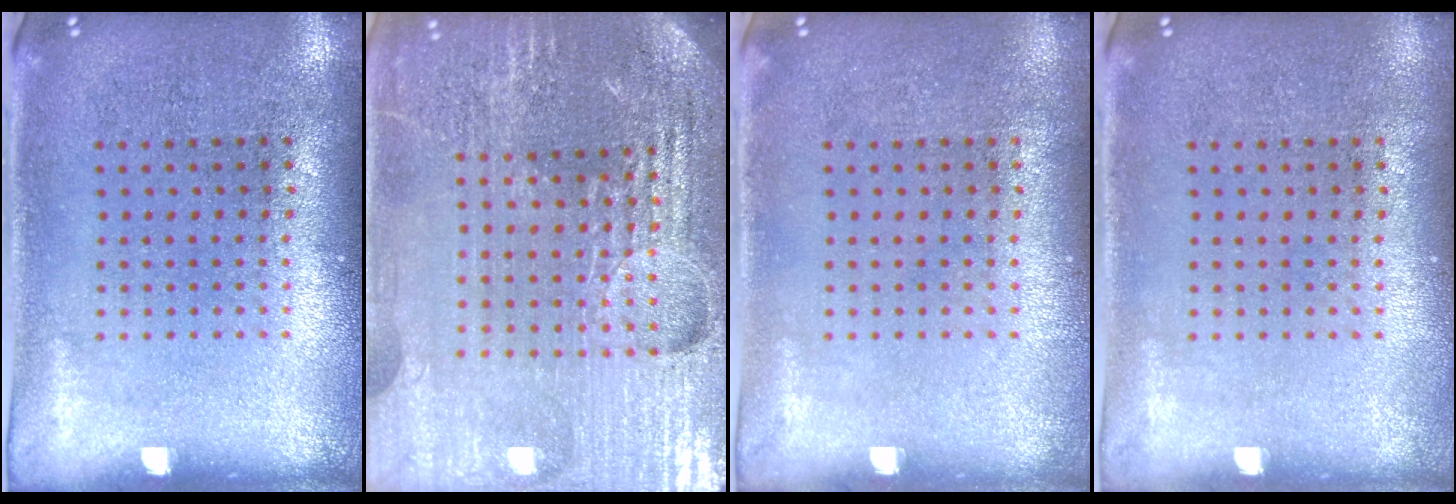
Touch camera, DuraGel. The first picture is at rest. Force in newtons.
{"total": 5.7, "press": 5.2, "slide": 2.5}
{"total": 0.0}
{"total": 0.0}